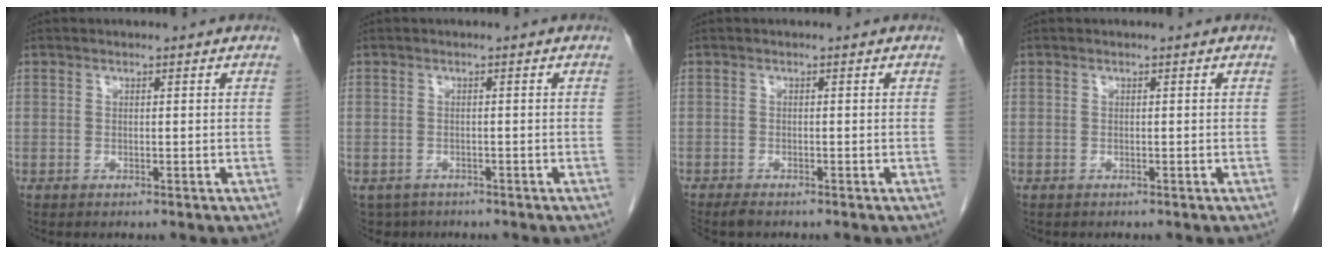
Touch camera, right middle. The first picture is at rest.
{"total": 3.8, "force": [-2.8, 2.6, 0.4], "torque": [-0.002, 0.000, -0.043]}
{"total": 2.5, "force": [-2.2, 0.6, 1.1], "torque": [-0.021, -0.008, -0.034]}
{"total": 0.0}